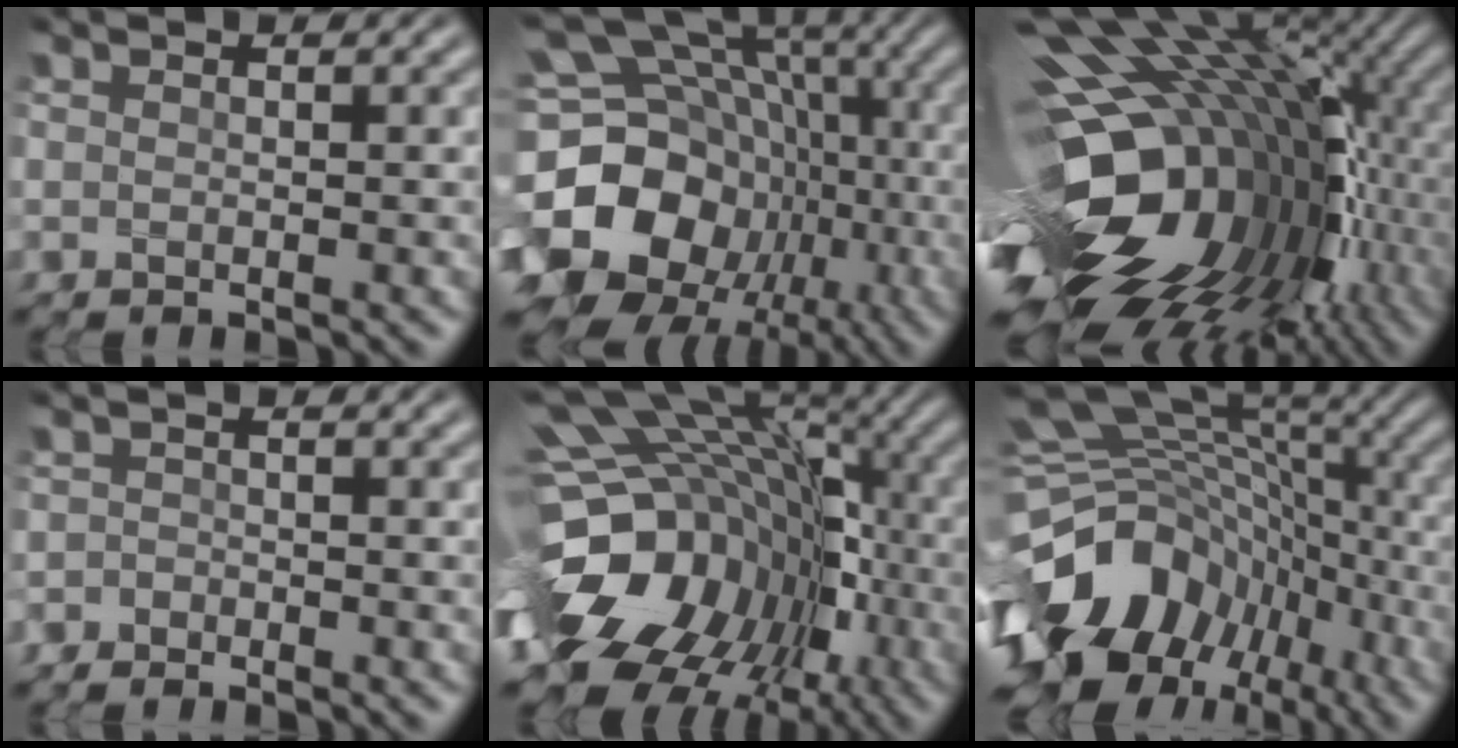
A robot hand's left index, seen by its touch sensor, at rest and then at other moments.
{"total": 19.9, "force": [-2.9, 16.0, 11.5], "torque": [-0.238, 0.001, -0.052]}
{"total": 18.6, "force": [-2.4, 11.2, 14.6], "torque": [-0.260, -0.037, -0.013]}
{"total": 1.1, "force": [-0.7, 0.8, -0.2], "torque": [0.026, 0.013, -0.022]}
{"total": 16.5, "force": [-4.7, 12.0, 10.3], "torque": [-0.186, -0.006, -0.061]}
{"total": 15.3, "force": [-5.4, 10.6, 9.5], "torque": [-0.208, -0.011, -0.078]}